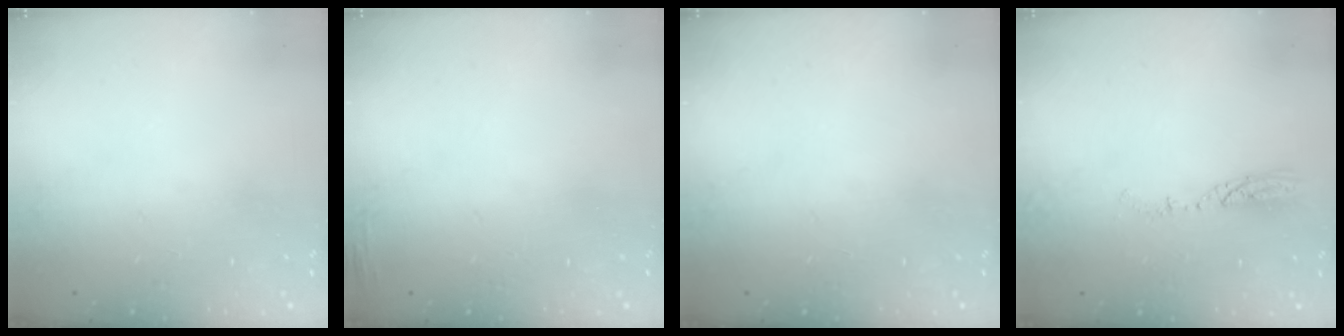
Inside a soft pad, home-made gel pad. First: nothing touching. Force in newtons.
{"total": 3.1, "press": 3.0, "slide": 0.8}
{"total": 0.0}
{"total": 4.8, "press": 4.7, "slide": 1.0}